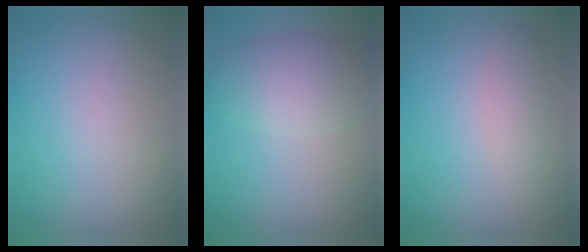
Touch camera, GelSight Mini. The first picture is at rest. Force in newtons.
{"total": 4.8, "press": 4.8, "slide": 0.2}
{"total": 1.5, "press": 1.5, "slide": 0.1}